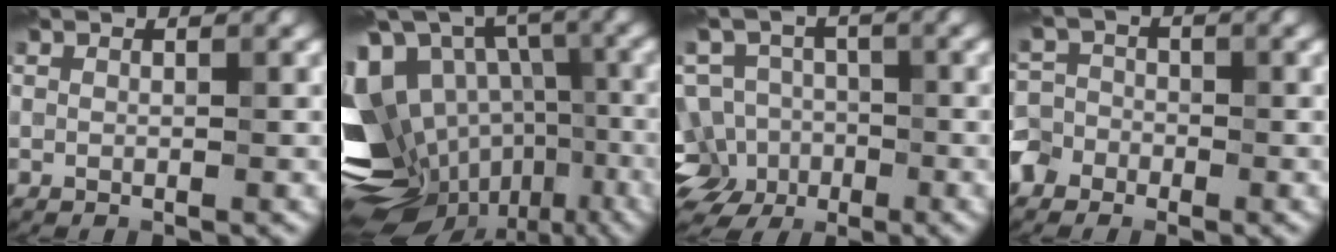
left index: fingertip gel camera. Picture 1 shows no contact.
{"total": 15.7, "force": [-3.4, 11.7, 10.0], "torque": [-0.223, -0.004, -0.029]}
{"total": 10.8, "force": [-4.6, 9.0, 3.9], "torque": [-0.069, 0.010, -0.104]}
{"total": 5.0, "force": [-3.2, 3.7, 0.8], "torque": [0.002, -0.008, -0.069]}